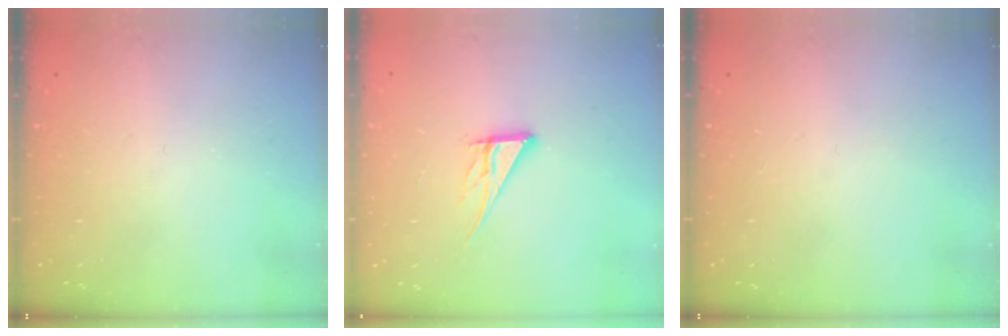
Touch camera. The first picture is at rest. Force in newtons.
{"total": 7.1, "press": 7.1, "slide": 0.2}
{"total": 0.0}